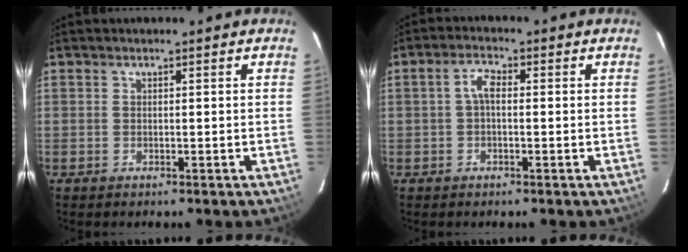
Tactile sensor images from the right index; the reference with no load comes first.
{"total": 2.8, "force": [-0.1, 1.3, 2.4], "torque": [-0.050, 0.010, 0.000]}